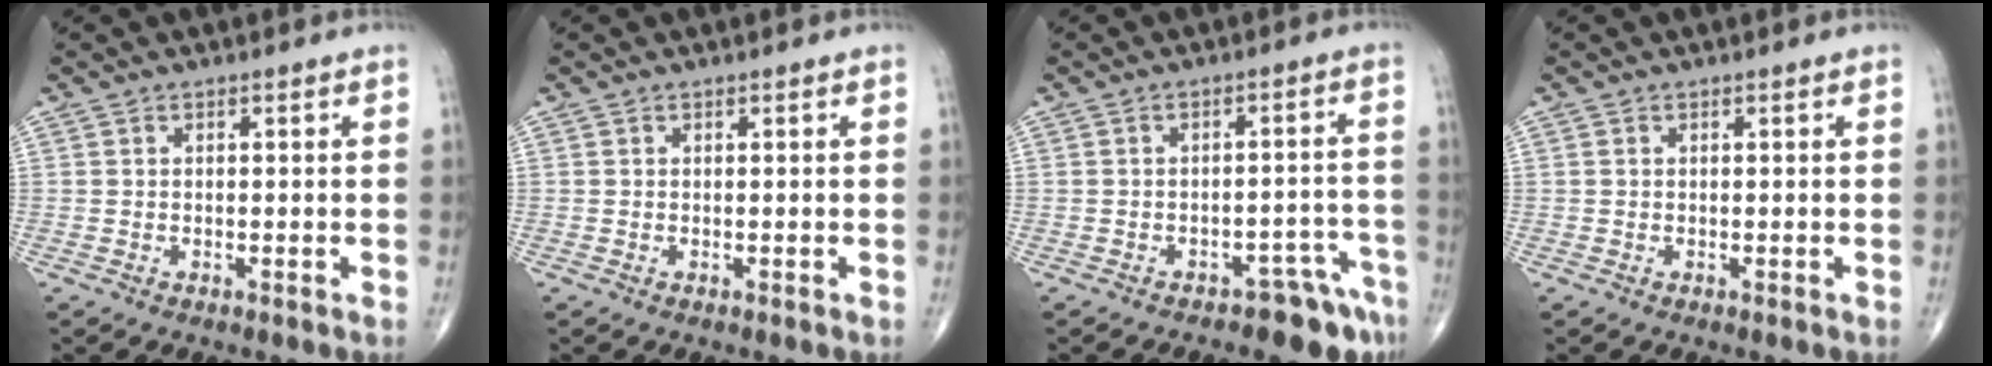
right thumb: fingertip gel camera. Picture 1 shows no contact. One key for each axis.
{"total": 0.0}
{"total": 7.7, "fx": -5.8, "fy": 3.0, "fz": 4.1, "tx": -0.027, "ty": 0.055, "tz": -0.075}
{"total": 0.0}